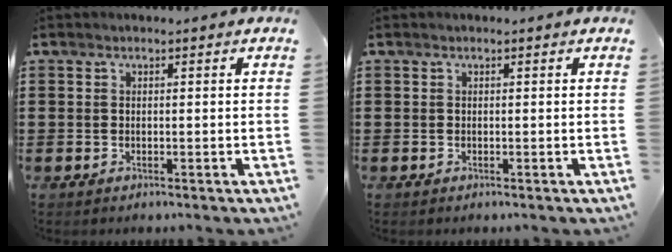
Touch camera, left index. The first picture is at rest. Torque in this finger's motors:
{"motor_torque": [0.00, 0.00, 0.01, -0.01]}